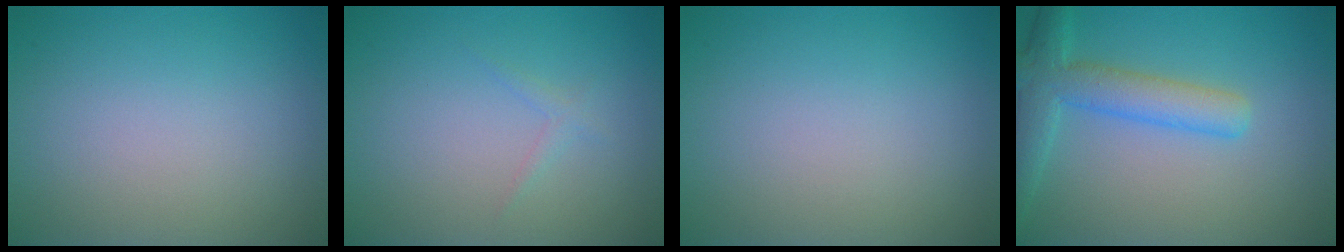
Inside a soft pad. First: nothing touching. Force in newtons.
{"total": 0.7, "press": 0.7, "slide": 0.0}
{"total": 0.0}
{"total": 4.6, "press": 4.6, "slide": 0.2}